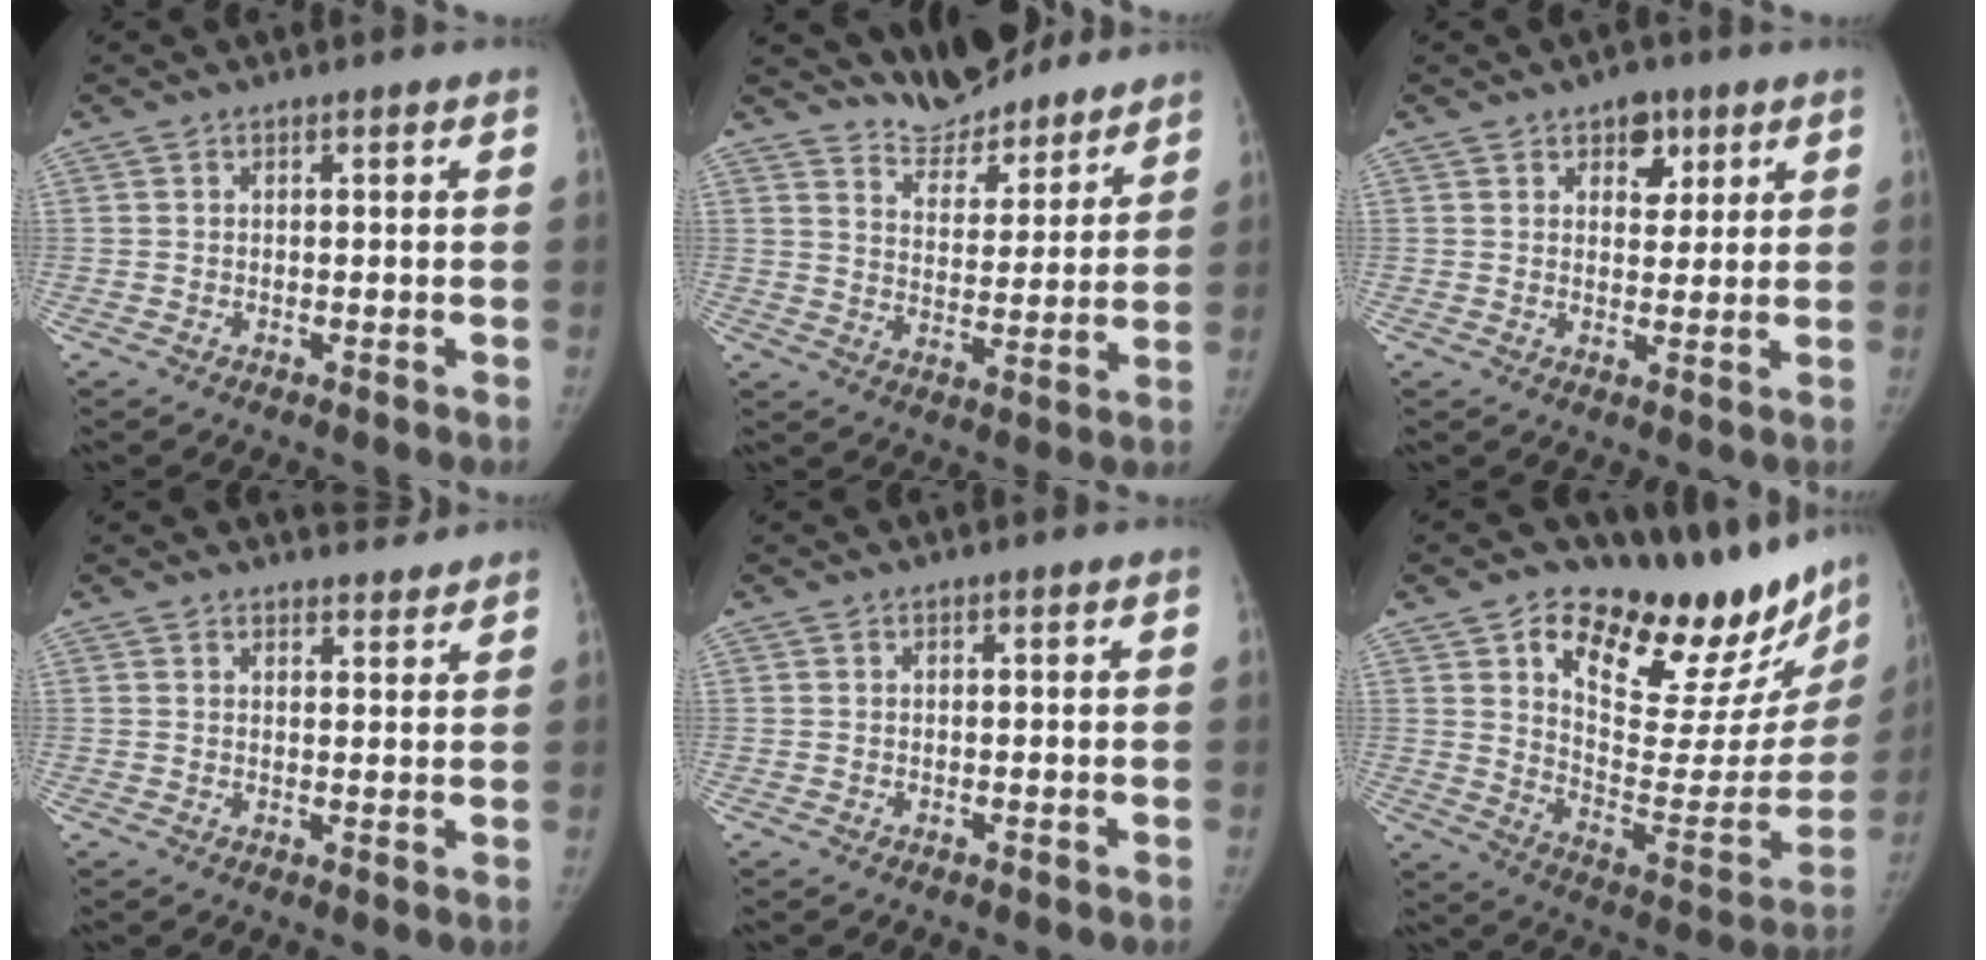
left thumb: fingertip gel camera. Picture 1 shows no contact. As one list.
[{"total": 11.3, "force": [10.7, 2.9, 2.1], "torque": [-0.010, -0.072, 0.178]}, {"total": 5.4, "force": [3.0, 3.5, 2.9], "torque": [-0.010, -0.013, 0.041]}, {"total": 4.3, "force": [4.0, 1.3, 0.5], "torque": [0.014, -0.027, 0.052]}, {"total": 0.0}, {"total": 26.9, "force": [19.4, 10.3, 15.6], "torque": [-0.169, -0.116, 0.280]}]